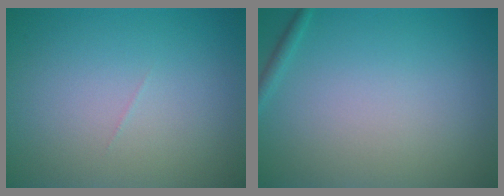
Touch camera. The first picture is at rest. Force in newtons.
{"total": 0.8, "press": 0.8, "slide": 0.0}